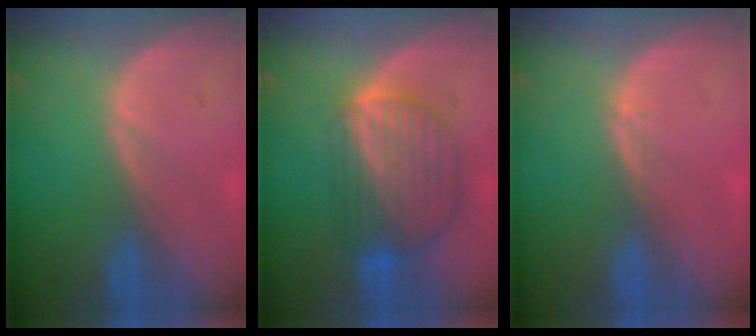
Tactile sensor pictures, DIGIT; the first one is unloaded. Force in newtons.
{"total": 8.7, "press": 7.7, "slide": 4.1}
{"total": 0.6, "press": 0.4, "slide": 0.4}